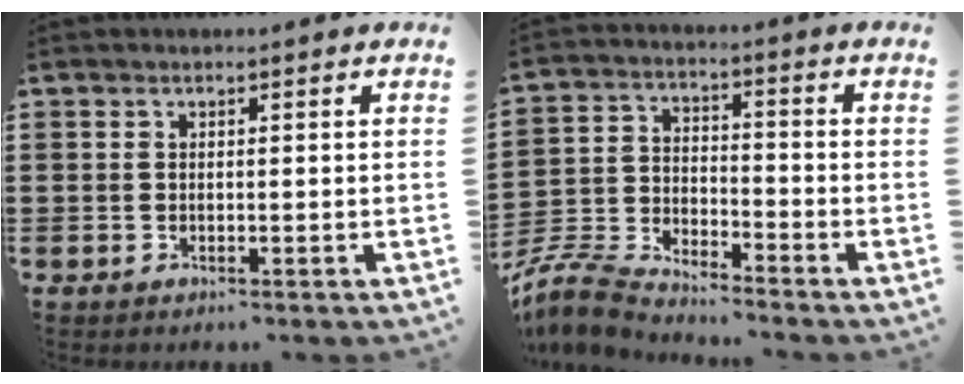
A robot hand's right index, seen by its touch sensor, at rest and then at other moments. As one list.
[{"total": 6.8, "force": [-6.7, 0.6, 1.4], "torque": [-0.059, -0.004, -0.142]}]